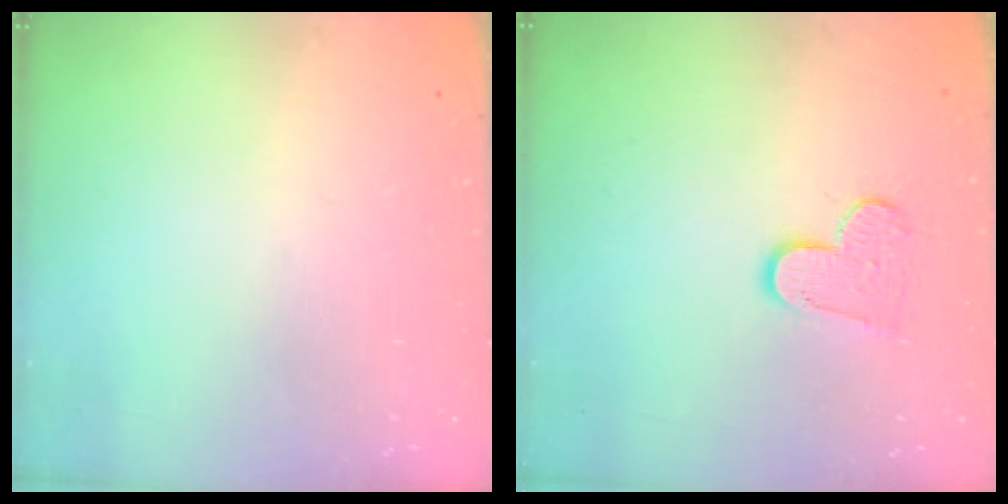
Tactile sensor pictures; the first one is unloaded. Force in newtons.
{"total": 9.1, "press": 9.1, "slide": 0.7}